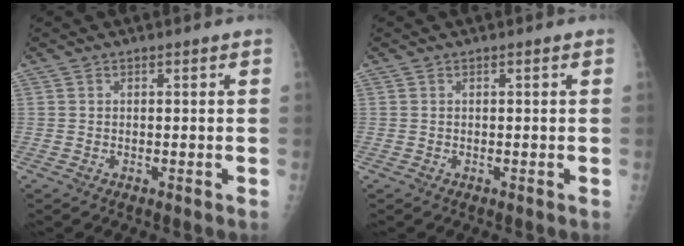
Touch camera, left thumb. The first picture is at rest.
{"total": 0.0}